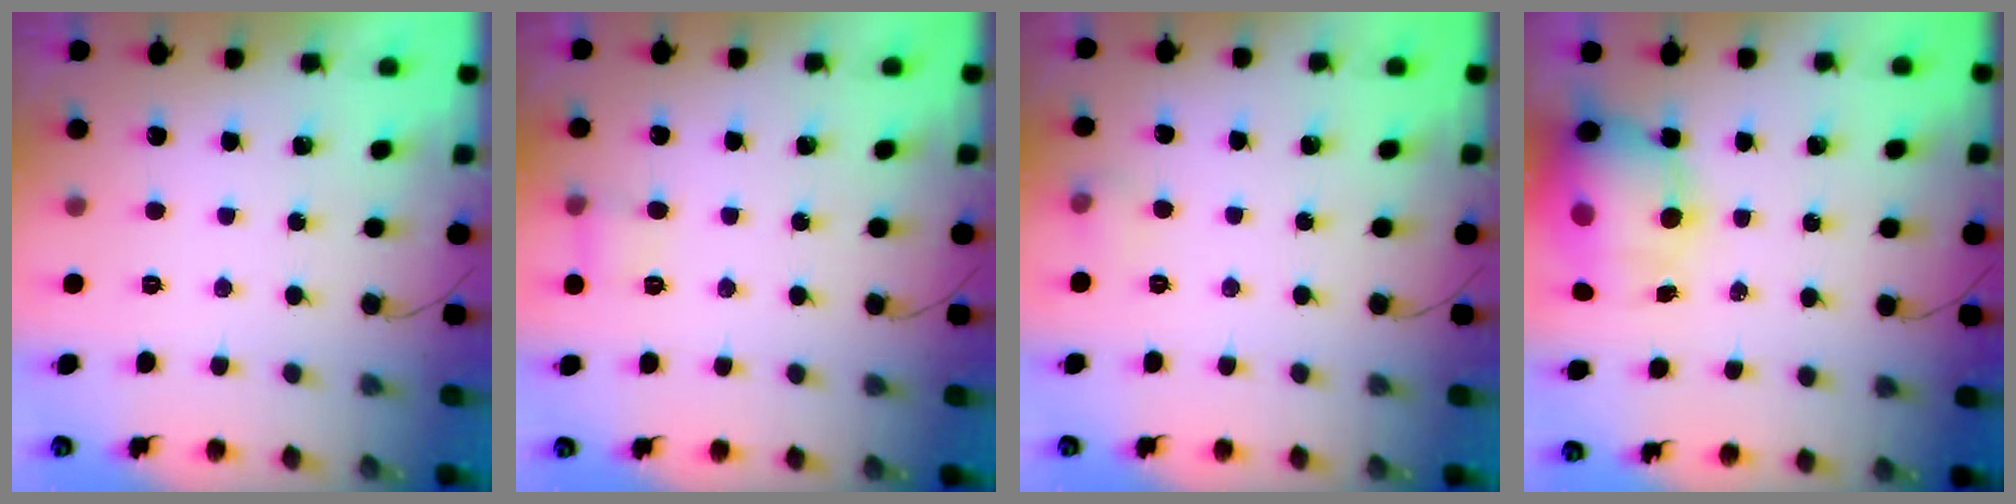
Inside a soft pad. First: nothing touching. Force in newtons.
{"total": 4.9, "press": 4.0, "slide": 2.7}
{"total": 5.0, "press": 4.1, "slide": 2.7}
{"total": 12.7, "press": 12.4, "slide": 2.8}